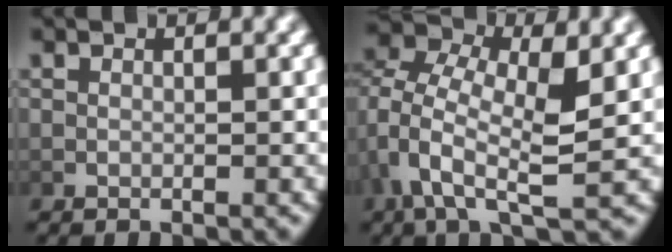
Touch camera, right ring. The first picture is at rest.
{"total": 6.0, "force": [0.3, 3.3, 5.0], "torque": [-0.107, -0.025, 0.006]}